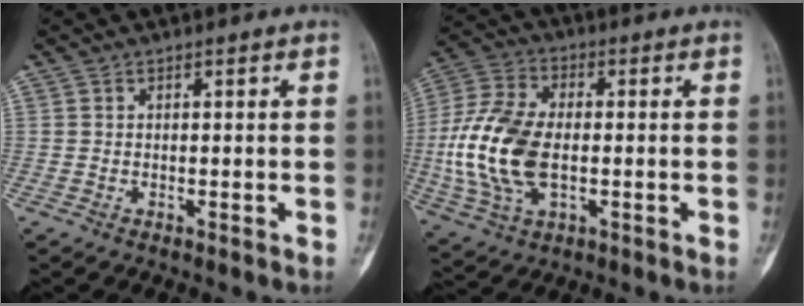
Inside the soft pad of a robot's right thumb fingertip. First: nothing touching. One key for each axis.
{"total": 16.6, "fx": -1.5, "fy": 9.6, "fz": 13.5, "tx": -0.292, "ty": 0.007, "tz": -0.026}